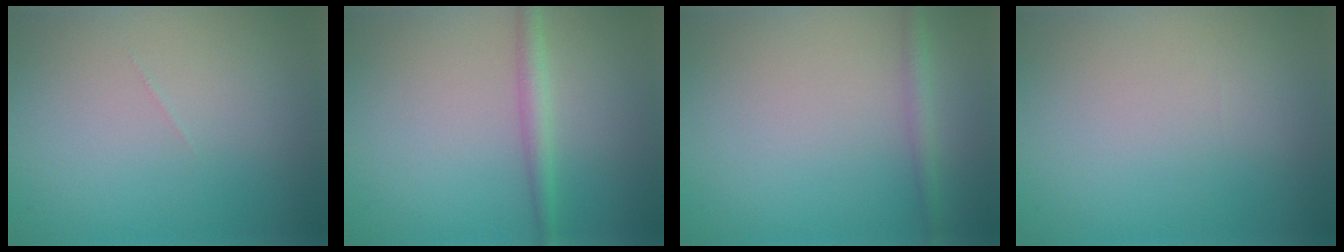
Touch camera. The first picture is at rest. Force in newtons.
{"total": 2.0, "press": 2.0, "slide": 0.1}
{"total": 1.5, "press": 1.5, "slide": 0.0}
{"total": 0.0}